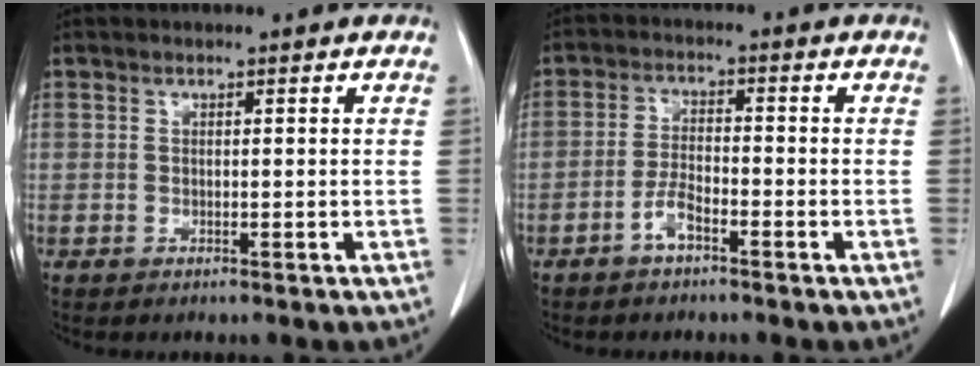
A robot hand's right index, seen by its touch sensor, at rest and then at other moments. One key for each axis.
{"total": 3.5, "fx": -2.3, "fy": 0.9, "fz": 2.5, "tx": -0.050, "ty": 0.005, "tz": -0.046}